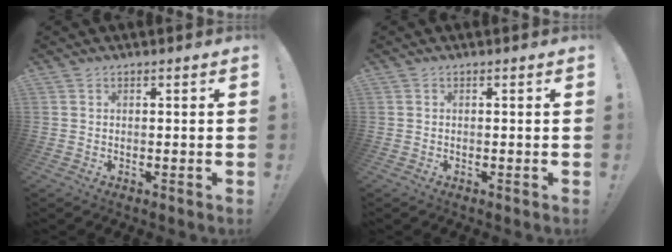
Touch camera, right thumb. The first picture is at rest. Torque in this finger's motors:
{"motor_torque": [0.15, 0.03, 0.20, -0.04, 0.03]}